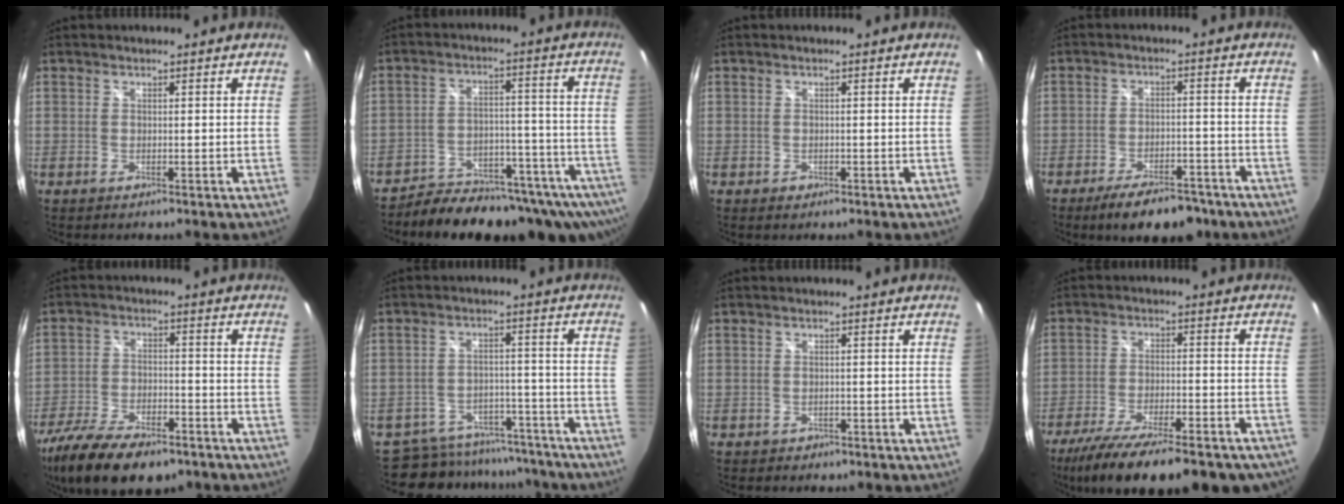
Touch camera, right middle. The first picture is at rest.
{"total": 21.3, "force": [-17.4, 6.6, 10.3], "torque": [-0.162, -0.027, -0.225]}
{"total": 1.1, "force": [-0.5, 0.9, 0.2], "torque": [-0.004, -0.002, -0.006]}
{"total": 10.9, "force": [-8.4, 4.0, 5.8], "torque": [-0.116, -0.003, -0.122]}
{"total": 18.9, "force": [-13.6, 7.5, 10.8], "torque": [-0.234, -0.043, -0.230]}
{"total": 16.3, "force": [-14.2, 7.1, 3.9], "torque": [-0.095, 0.028, -0.182]}
{"total": 2.3, "force": [-1.3, 1.7, 0.6], "torque": [-0.017, -0.004, -0.015]}
{"total": 25.7, "force": [-20.7, 7.0, 13.5], "torque": [-0.243, -0.048, -0.292]}